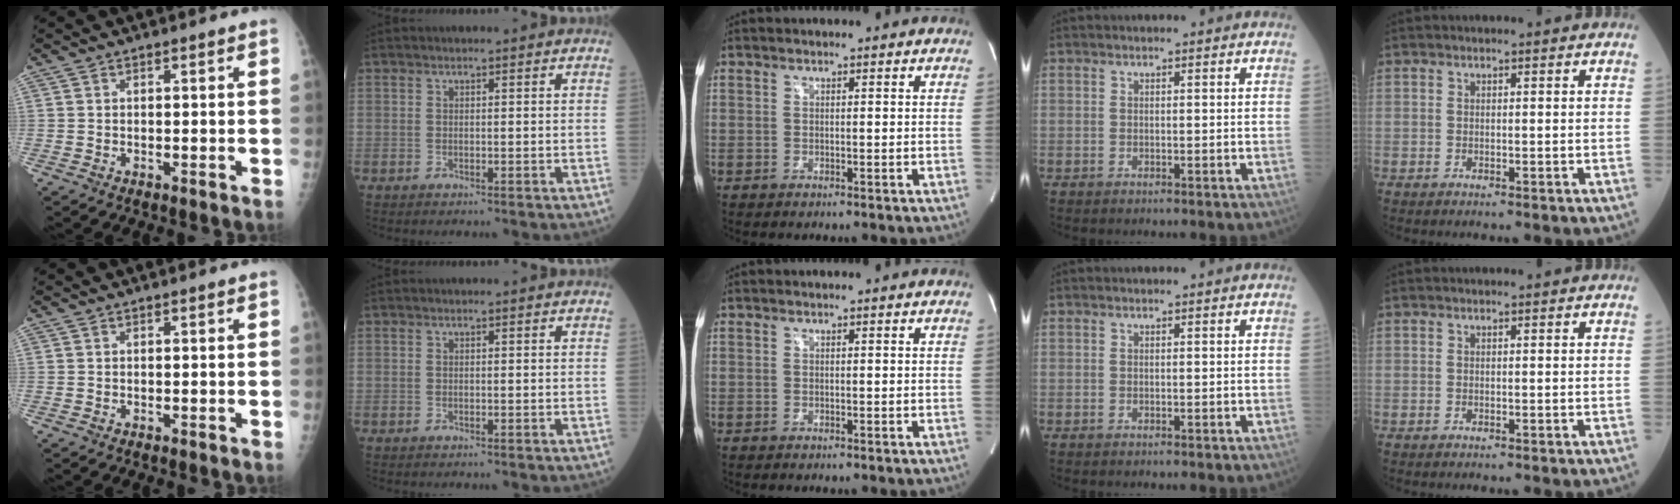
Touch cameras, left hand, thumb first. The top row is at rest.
{}